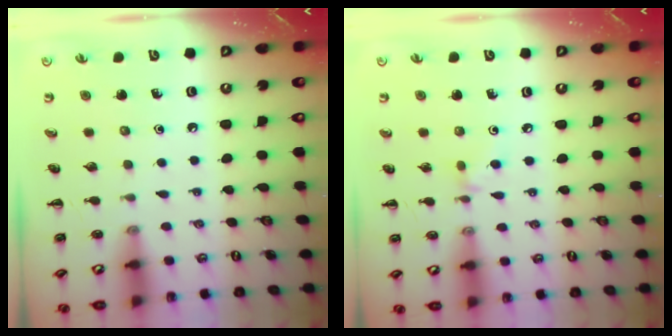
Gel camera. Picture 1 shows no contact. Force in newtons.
{"total": 3.8, "press": 3.6, "slide": 1.2}